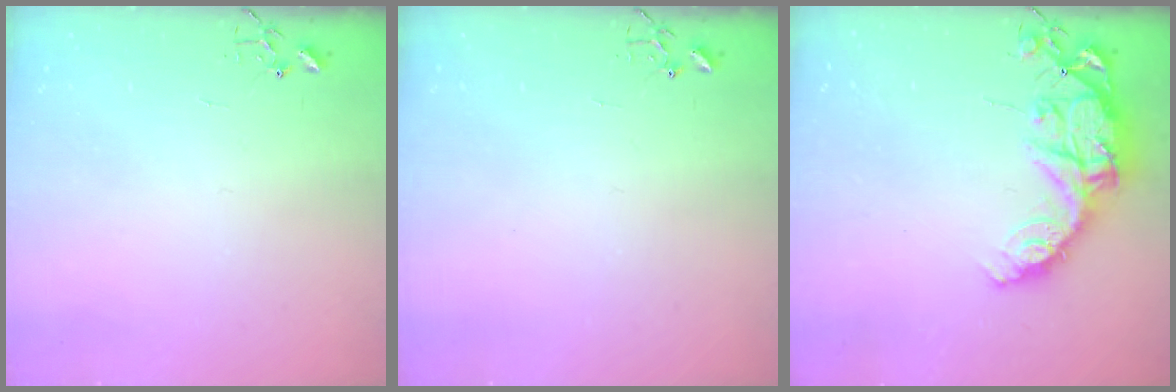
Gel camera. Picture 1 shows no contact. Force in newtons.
{"total": 0.0}
{"total": 14.9, "press": 14.8, "slide": 1.3}